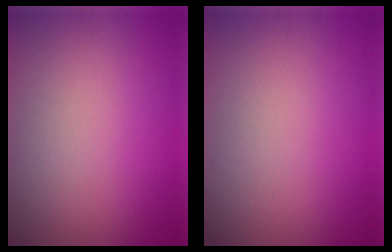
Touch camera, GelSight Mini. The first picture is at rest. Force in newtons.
{"total": 0.0}